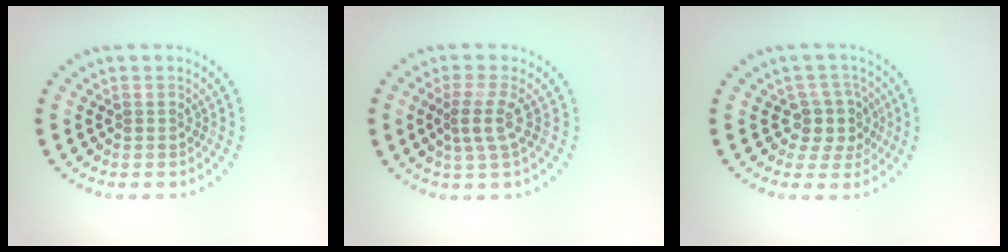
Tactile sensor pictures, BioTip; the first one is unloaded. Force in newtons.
{"total": 2.5, "press": 1.8, "slide": 1.7}
{"total": 2.9, "press": 2.3, "slide": 1.7}